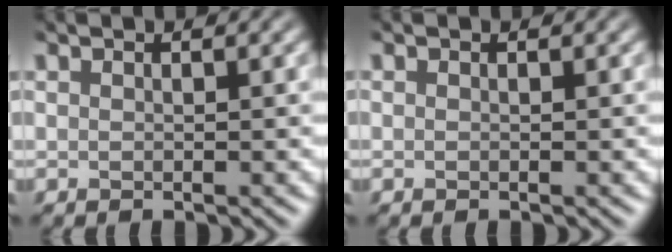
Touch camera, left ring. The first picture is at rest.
{"total": 0.0}